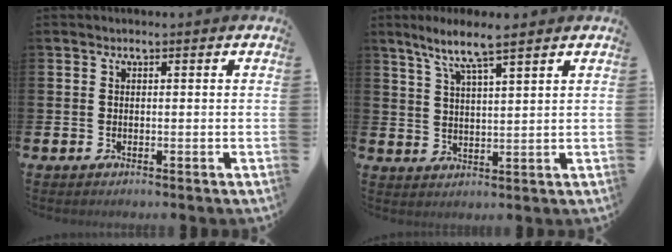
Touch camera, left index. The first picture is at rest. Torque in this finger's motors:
{"motor_torque": [0.87, -0.68, 0.62, 0.20]}